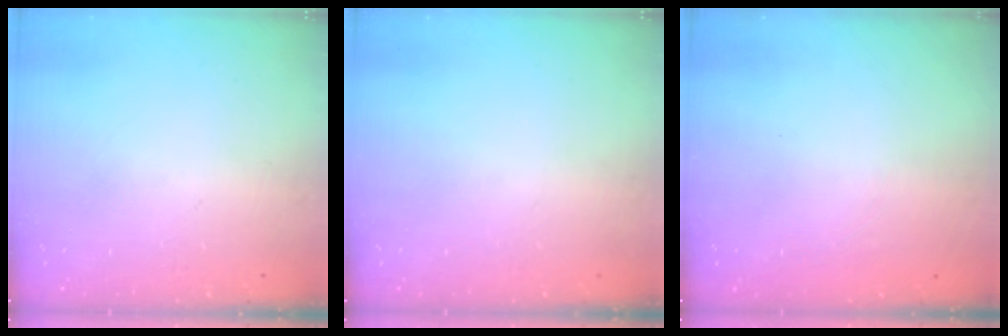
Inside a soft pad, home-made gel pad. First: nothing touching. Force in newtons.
{"total": 0.0}
{"total": 0.0}